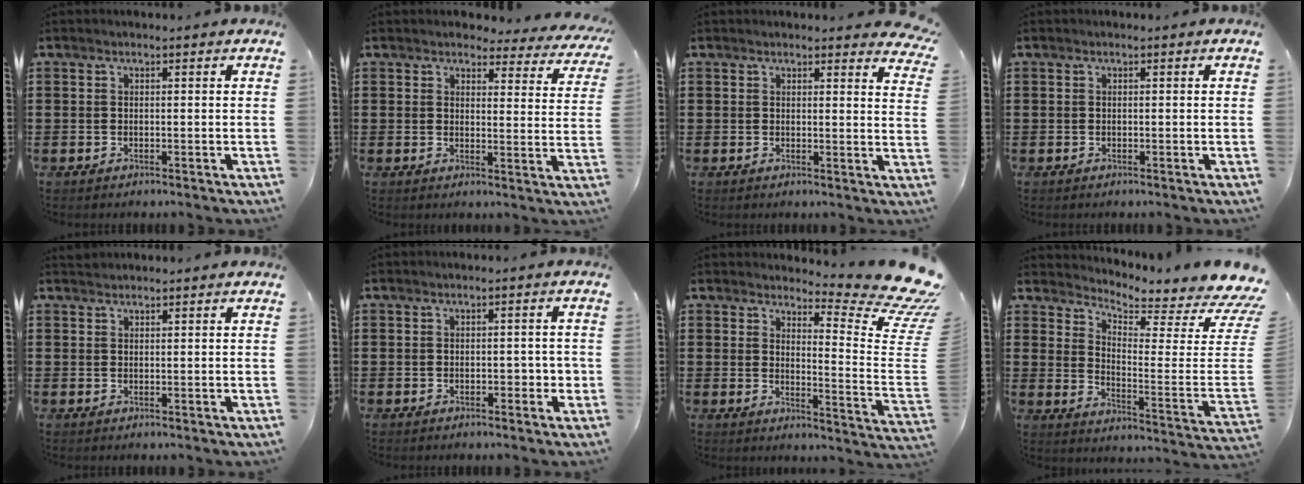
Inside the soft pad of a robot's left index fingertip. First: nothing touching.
{"total": 3.6, "force": [3.4, 0.8, 0.8], "torque": [-0.024, -0.017, 0.059]}
{"total": 2.3, "force": [2.3, 0.2, 0.5], "torque": [-0.002, -0.011, 0.039]}
{"total": 0.0}
{"total": 1.2, "force": [1.1, 0.3, 0.1], "torque": [-0.005, 0.001, 0.022]}
{"total": 2.2, "force": [-0.7, 1.1, 1.8], "torque": [-0.025, 0.002, -0.017]}
{"total": 7.6, "force": [6.1, 1.0, 4.4], "torque": [-0.069, -0.064, 0.102]}
{"total": 4.0, "force": [3.7, -0.2, 1.5], "torque": [-0.047, -0.057, 0.057]}